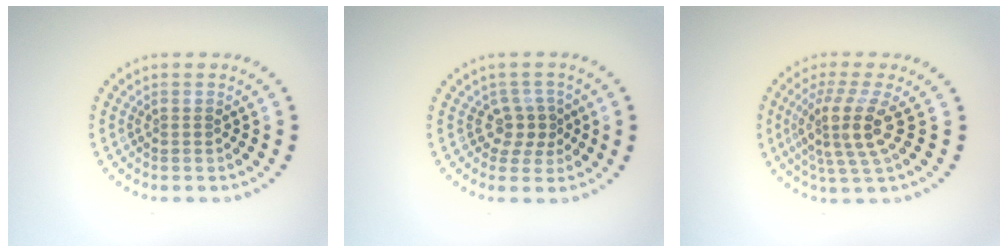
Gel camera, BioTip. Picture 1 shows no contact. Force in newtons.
{"total": 2.3, "press": 1.8, "slide": 1.5}
{"total": 4.0, "press": 3.0, "slide": 2.6}